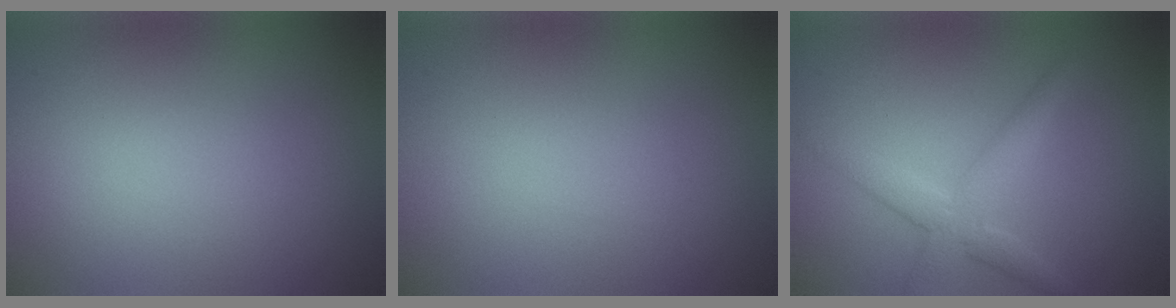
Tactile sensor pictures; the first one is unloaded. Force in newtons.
{"total": 0.0}
{"total": 3.0, "press": 3.0, "slide": 0.3}